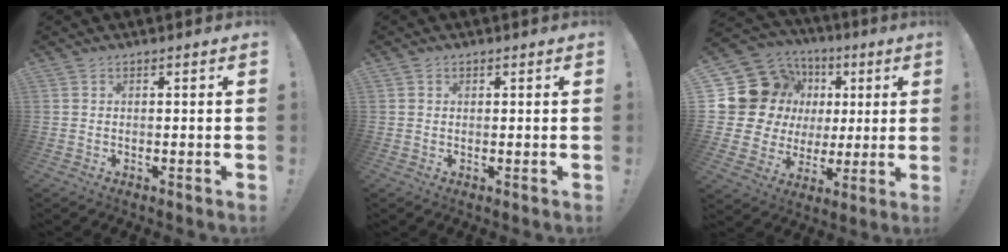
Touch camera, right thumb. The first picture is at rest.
{"total": 0.7, "force": [0.4, 0.6, 0.0], "torque": [0.007, -0.001, 0.006]}
{"total": 17.5, "force": [4.7, 14.9, 8.1], "torque": [-0.126, -0.029, 0.125]}